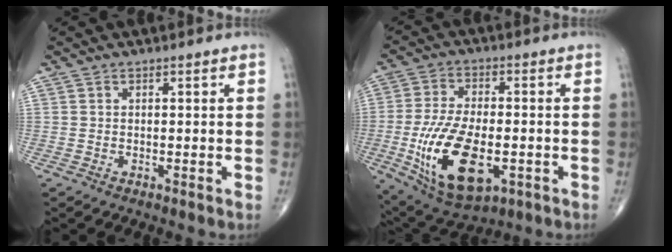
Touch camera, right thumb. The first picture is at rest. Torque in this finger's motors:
{"motor_torque": [0.25, 0.90, 1.82, 0.06, 0.48]}